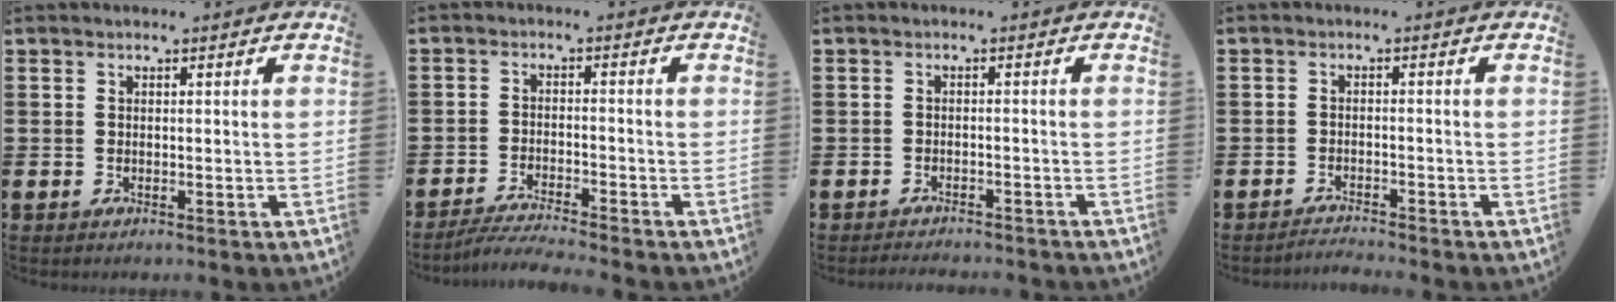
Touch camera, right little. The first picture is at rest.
{"total": 3.2, "force": [-3.0, -0.3, 1.0], "torque": [-0.015, -0.002, -0.058]}
{"total": 1.4, "force": [-1.4, 0.0, 0.0], "torque": [-0.004, 0.002, -0.028]}
{"total": 1.6, "force": [-1.6, -0.2, 0.0], "torque": [-0.003, 0.004, -0.032]}